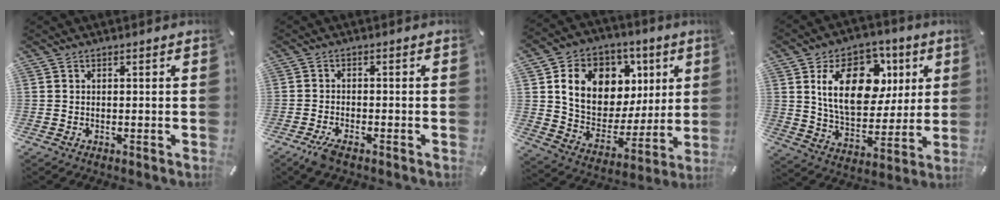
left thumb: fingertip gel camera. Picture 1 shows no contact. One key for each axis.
{"total": 3.3, "fx": -2.4, "fy": 0.9, "fz": 2.1, "tx": -0.045, "ty": 0.004, "tz": -0.046}
{"total": 15.8, "fx": 5.7, "fy": 12.4, "fz": 8.1, "tx": -0.132, "ty": -0.023, "tz": 0.113}
{"total": 20.2, "fx": 6.7, "fy": 13.3, "fz": 13.7, "tx": -0.233, "ty": -0.002, "tz": 0.116}